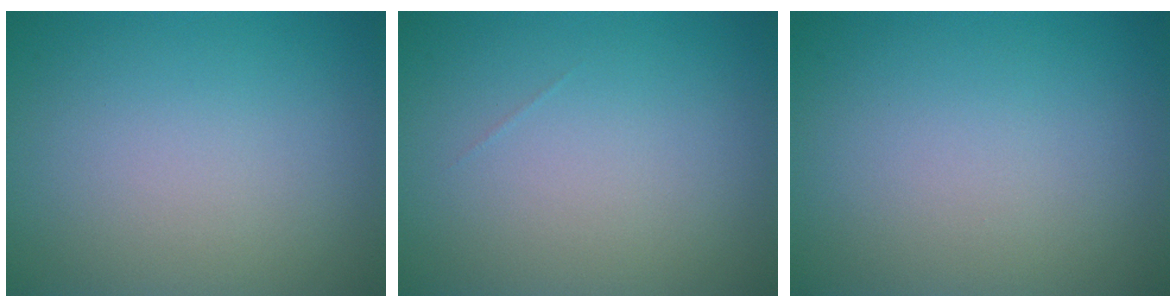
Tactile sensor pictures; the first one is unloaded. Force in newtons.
{"total": 0.0}
{"total": 0.0}